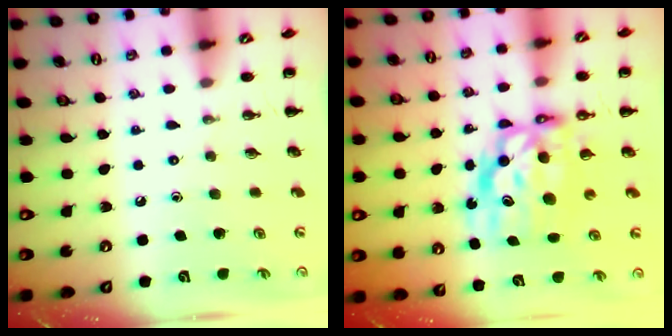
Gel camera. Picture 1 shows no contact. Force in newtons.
{"total": 9.7, "press": 9.3, "slide": 2.7}